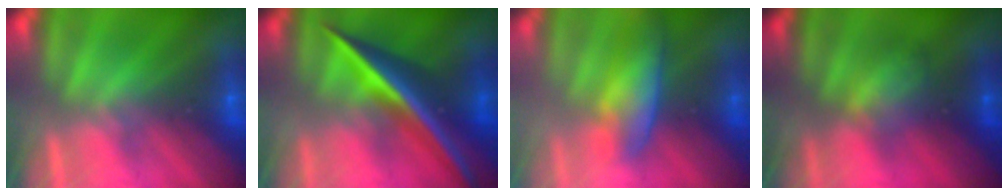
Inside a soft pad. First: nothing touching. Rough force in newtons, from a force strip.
{"total": 2.6}
{"total": 3.6}
{"total": 2.2}